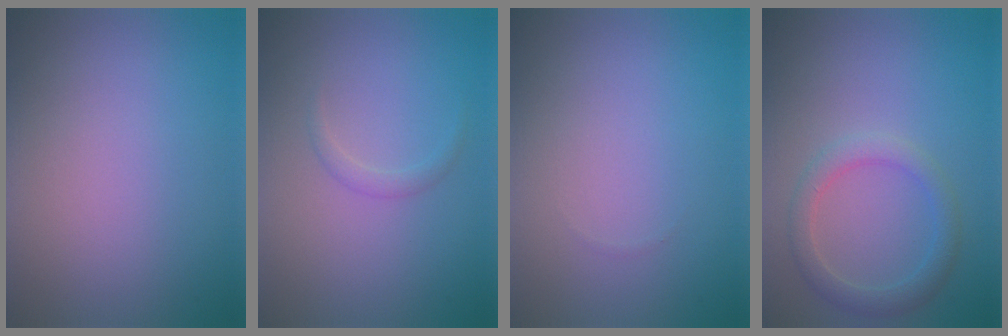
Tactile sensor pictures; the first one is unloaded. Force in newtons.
{"total": 0.9, "press": 0.9, "slide": 0.0}
{"total": 0.0}
{"total": 2.5, "press": 2.5, "slide": 0.1}